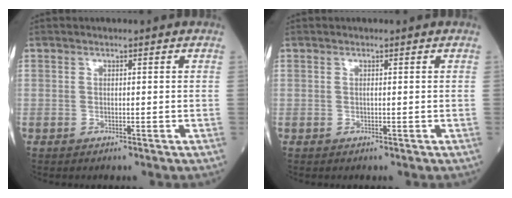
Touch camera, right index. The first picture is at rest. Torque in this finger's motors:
{"motor_torque": [0.23, 0.10, 0.07, 0.02]}